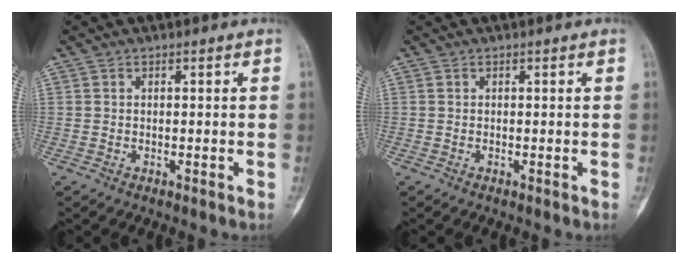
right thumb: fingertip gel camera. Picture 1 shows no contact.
{"total": 0.0}